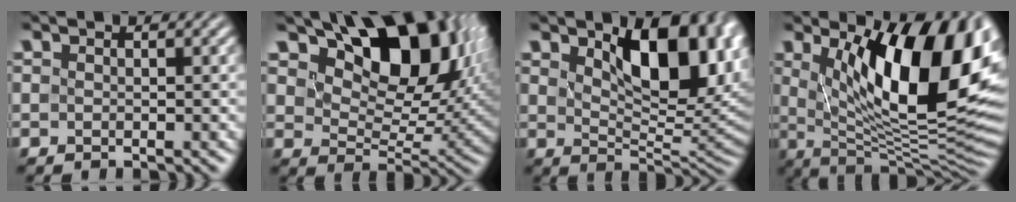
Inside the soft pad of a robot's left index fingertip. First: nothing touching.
{"total": 13.5, "force": [6.9, 7.2, 9.2], "torque": [-0.140, 0.002, 0.110]}
{"total": 10.6, "force": [3.5, 5.2, 8.5], "torque": [-0.120, -0.001, 0.055]}
{"total": 14.5, "force": [3.8, 5.7, 12.8], "torque": [-0.165, -0.019, 0.058]}